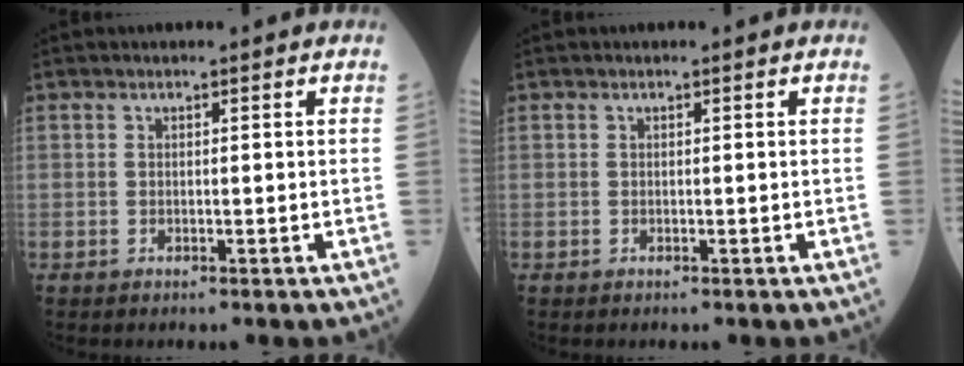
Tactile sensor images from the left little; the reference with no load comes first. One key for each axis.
{"total": 0.0}